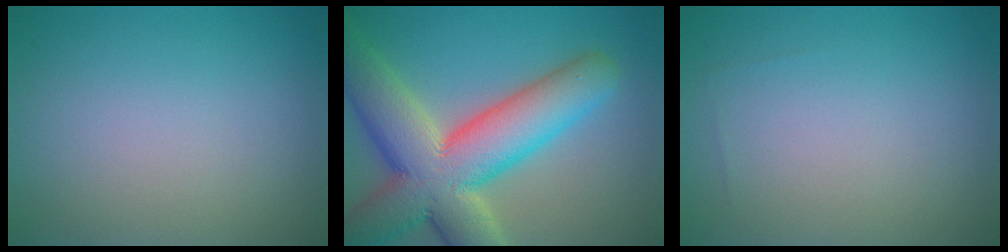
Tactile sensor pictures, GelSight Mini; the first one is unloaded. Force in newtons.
{"total": 12.8, "press": 12.8, "slide": 1.0}
{"total": 0.0}